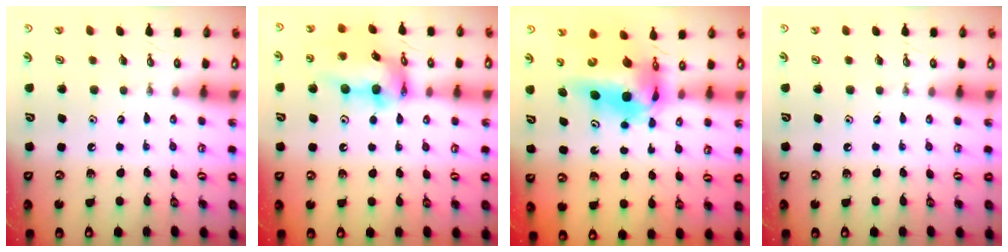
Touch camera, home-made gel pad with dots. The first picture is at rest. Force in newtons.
{"total": 17.1, "press": 17.0, "slide": 1.9}
{"total": 9.4, "press": 9.4, "slide": 0.9}
{"total": 0.0}